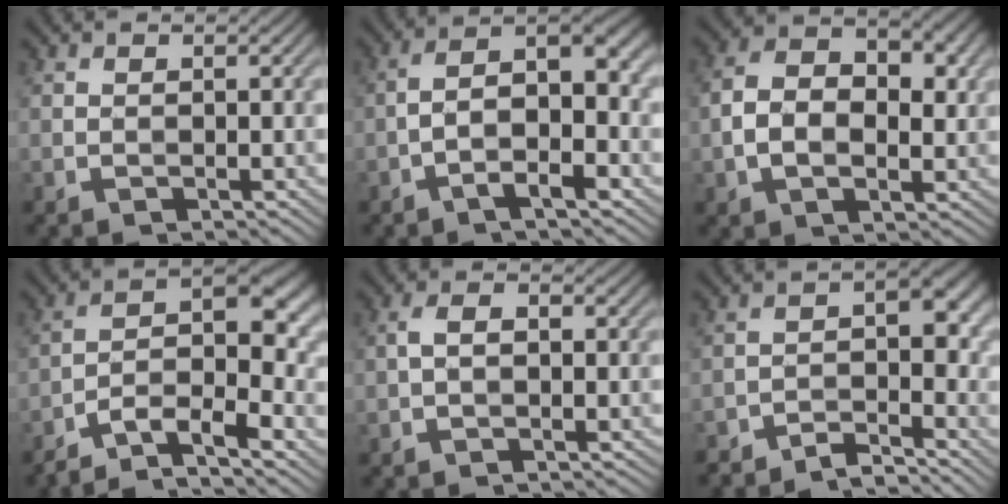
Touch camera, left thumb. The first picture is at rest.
{"total": 7.2, "force": [-2.1, 2.4, 6.4], "torque": [-0.104, 0.014, -0.045]}
{"total": 8.6, "force": [0.2, 5.5, 6.5], "torque": [-0.125, 0.002, -0.001]}
{"total": 9.5, "force": [-6.6, 2.7, 6.4], "torque": [-0.088, 0.008, -0.127]}
{"total": 2.2, "force": [-0.6, 1.2, 1.7], "torque": [-0.037, 0.006, -0.015]}
{"total": 5.4, "force": [-4.3, 1.5, 2.8], "torque": [-0.034, 0.005, -0.080]}